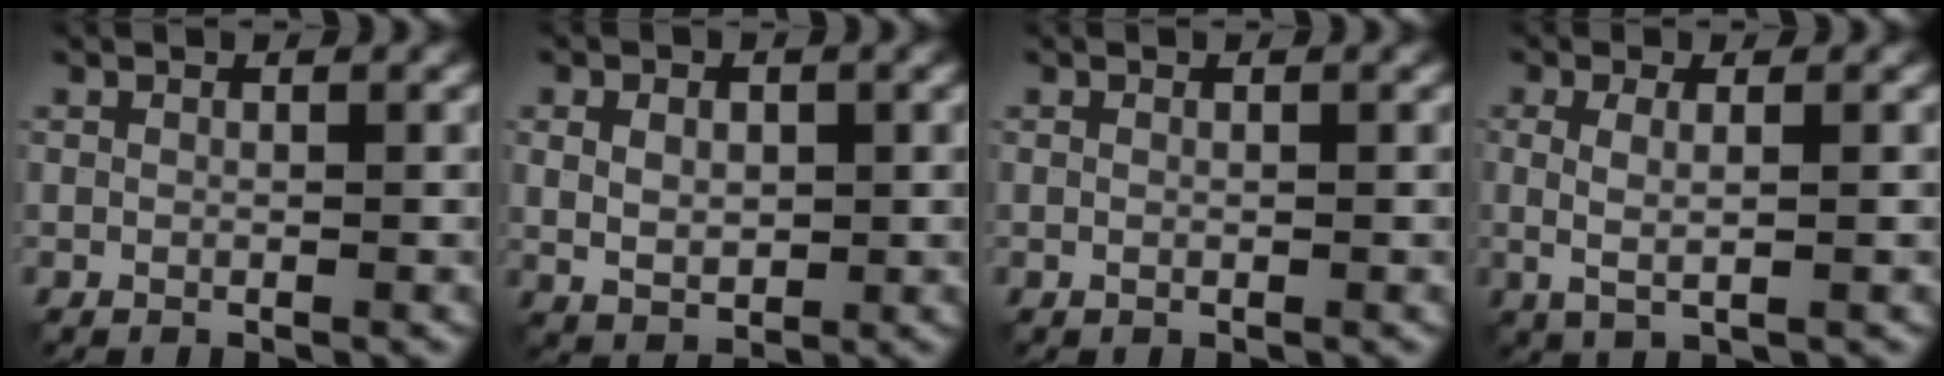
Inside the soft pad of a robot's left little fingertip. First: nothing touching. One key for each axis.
{"total": 3.0, "fx": 0.3, "fy": 2.1, "fz": 2.0, "tx": -0.038, "ty": -0.002, "tz": 0.009}
{"total": 0.0}
{"total": 2.3, "fx": 0.2, "fy": 0.6, "fz": 2.2, "tx": -0.043, "ty": 0.001, "tz": 0.002}